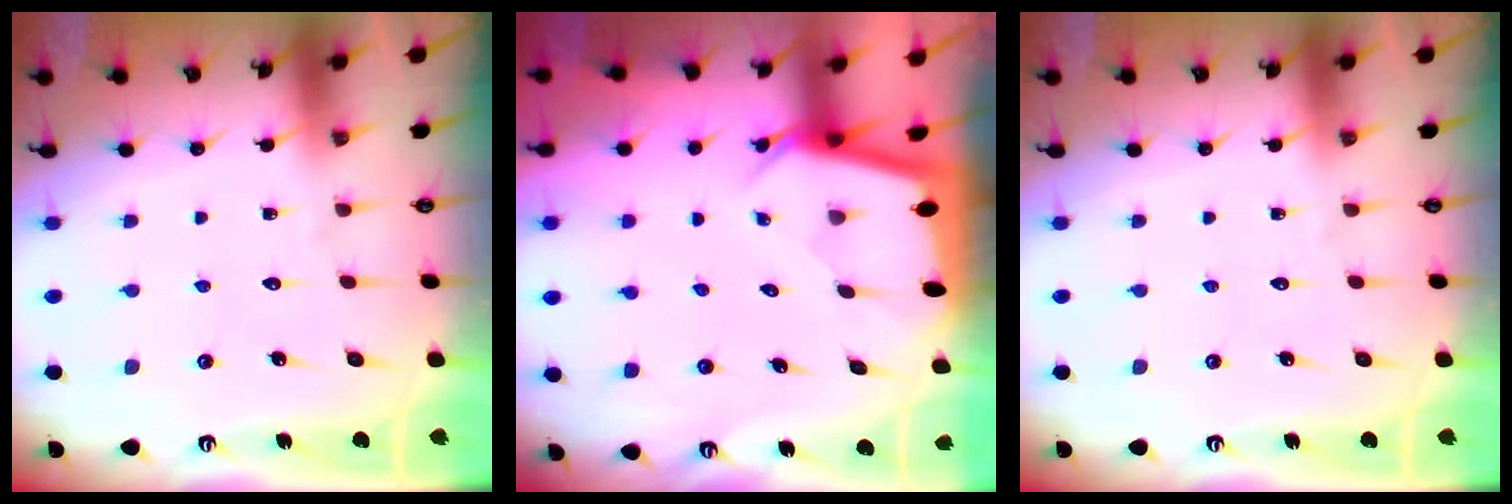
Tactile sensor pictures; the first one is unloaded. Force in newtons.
{"total": 2.2, "press": 2.2, "slide": 0.1}
{"total": 0.0}